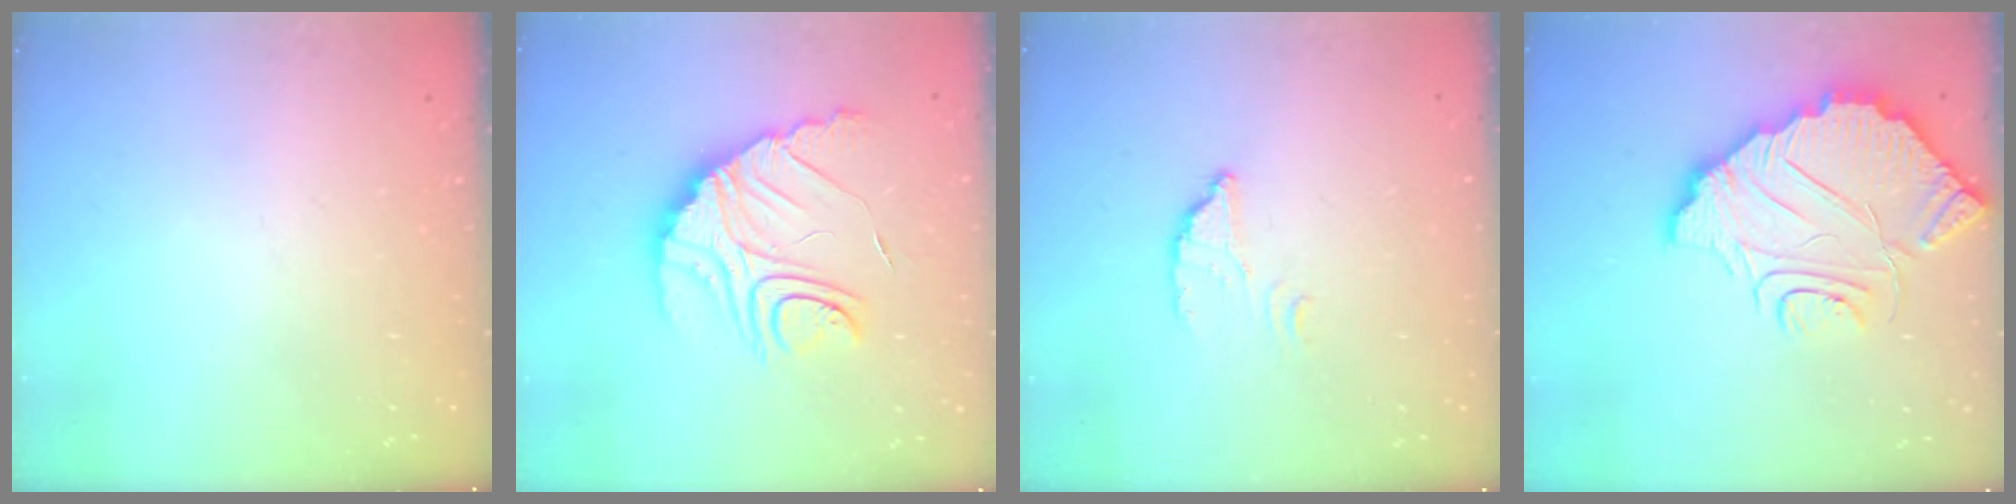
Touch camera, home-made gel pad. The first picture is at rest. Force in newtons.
{"total": 14.0, "press": 14.0, "slide": 1.2}
{"total": 2.7, "press": 2.7, "slide": 0.4}
{"total": 11.4, "press": 11.4, "slide": 0.8}